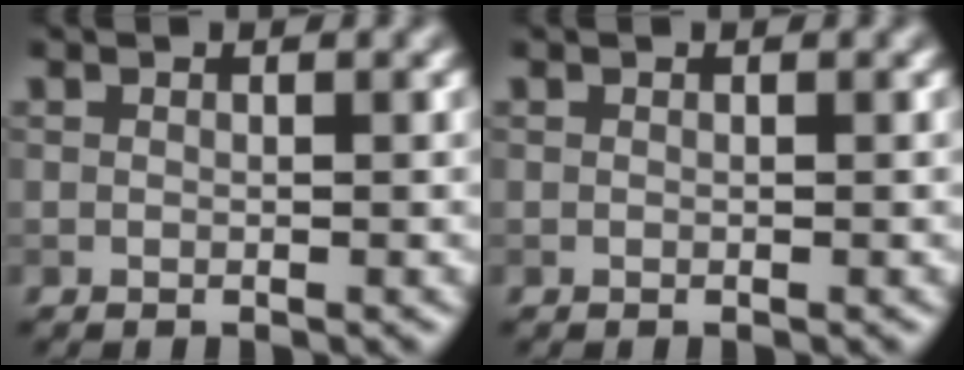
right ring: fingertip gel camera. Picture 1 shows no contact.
{"total": 0.0}